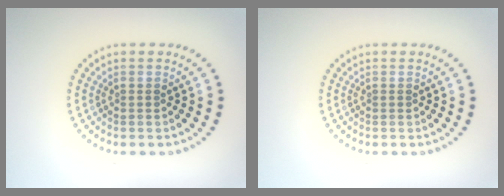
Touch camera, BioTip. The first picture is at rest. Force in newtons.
{"total": 0.0}